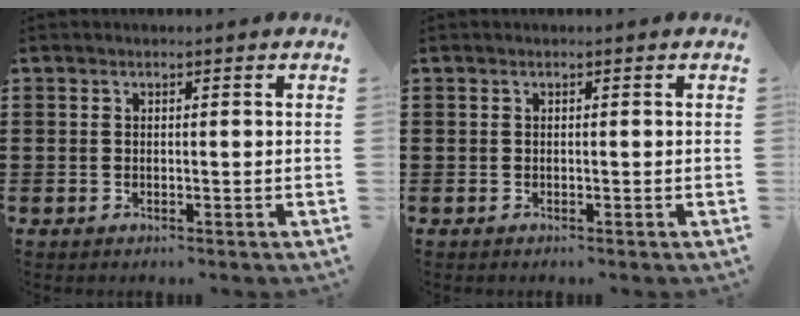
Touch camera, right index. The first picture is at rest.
{"total": 0.0}